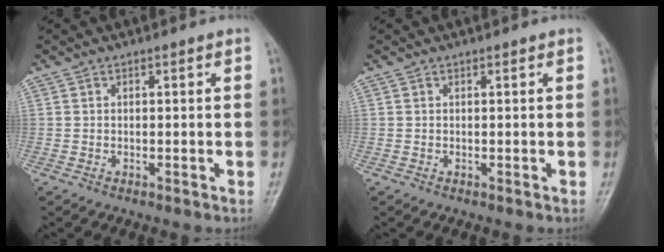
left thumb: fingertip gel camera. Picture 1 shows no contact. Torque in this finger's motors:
{"motor_torque": [0.00, 0.01, 0.03, -0.03, 0.00]}